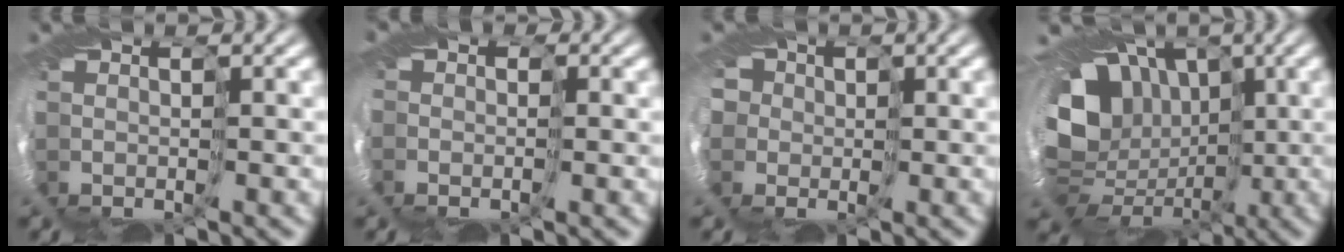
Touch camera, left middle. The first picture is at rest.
{"total": 6.1, "force": [0.3, 5.0, 3.5], "torque": [-0.055, 0.001, -0.012]}
{"total": 6.1, "force": [0.1, 5.9, 1.8], "torque": [-0.053, 0.022, -0.037]}
{"total": 14.0, "force": [0.1, 12.5, 6.3], "torque": [-0.109, -0.002, -0.028]}